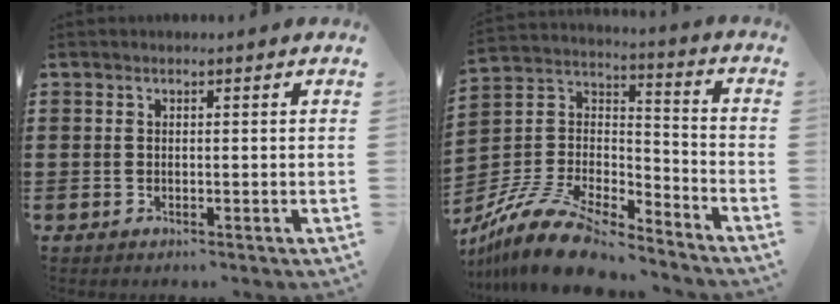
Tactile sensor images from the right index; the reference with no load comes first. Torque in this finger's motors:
{"motor_torque": [-2.00, 0.12, -0.08, -0.09]}